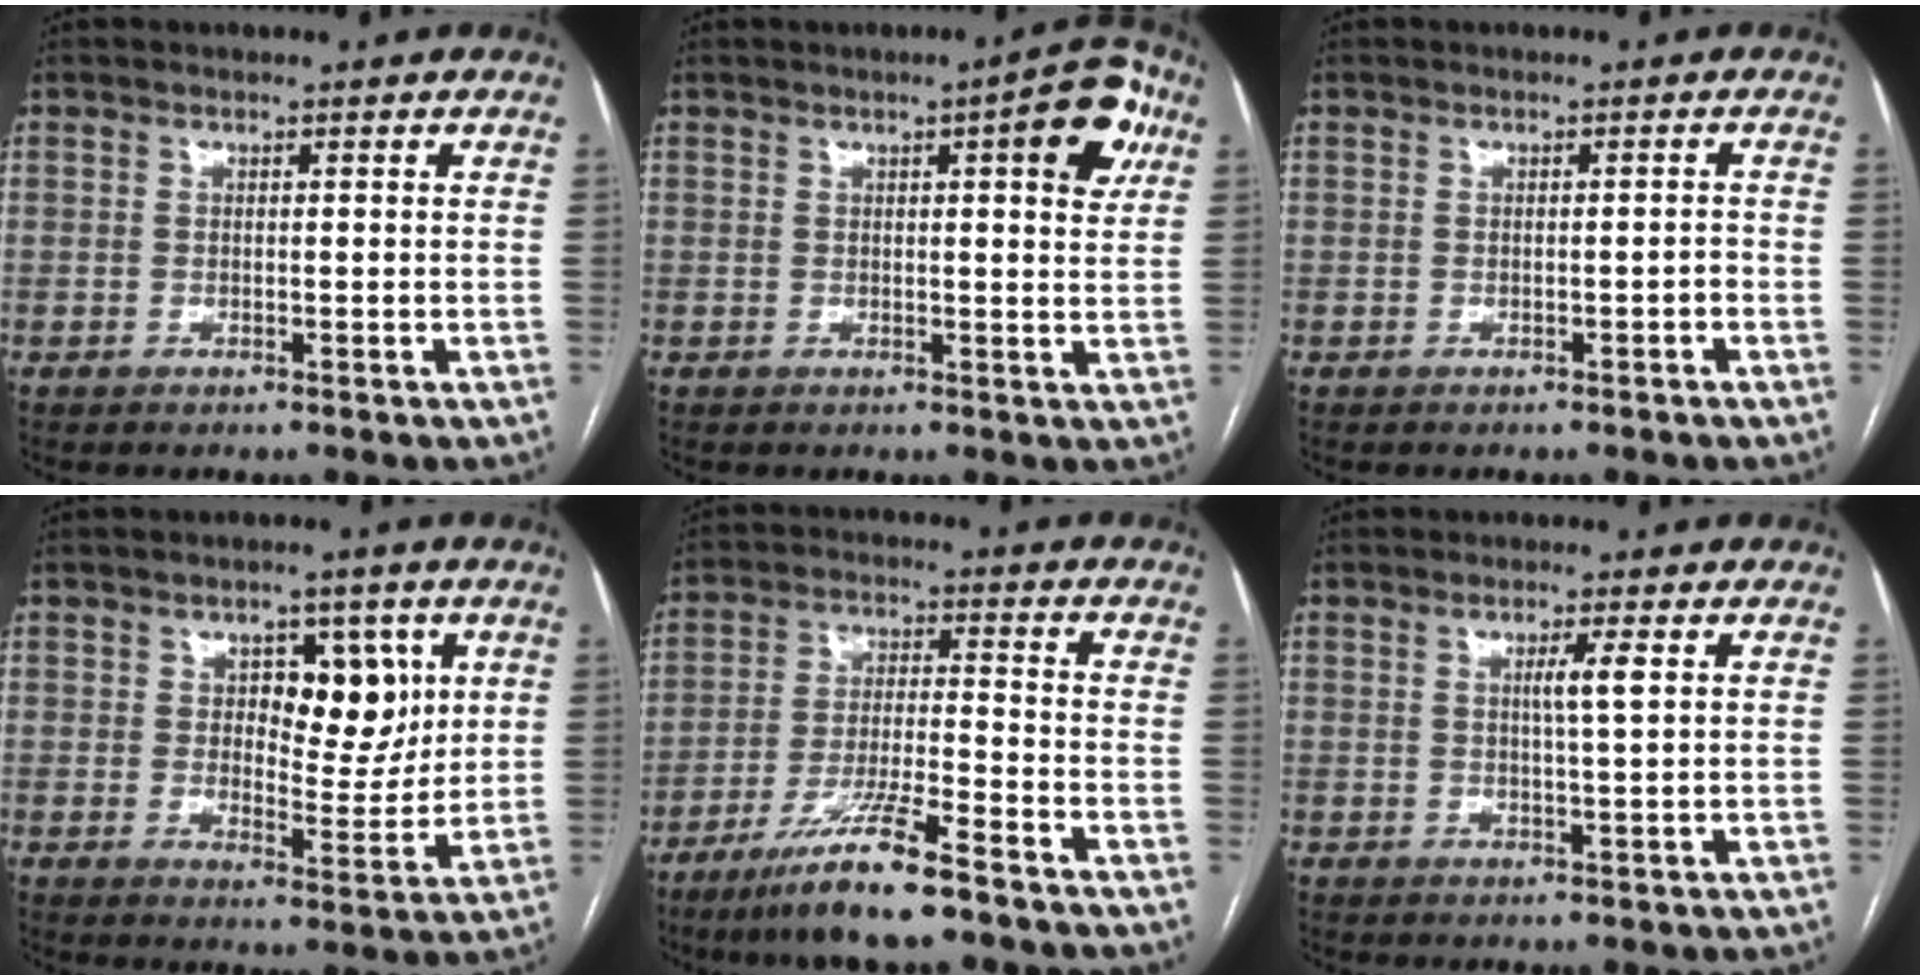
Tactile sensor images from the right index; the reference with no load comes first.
{"total": 7.6, "force": [3.0, 1.4, 6.8], "torque": [-0.080, 0.006, 0.029]}
{"total": 0.7, "force": [-0.5, 0.0, 0.5], "torque": [-0.011, 0.000, -0.008]}
{"total": 8.0, "force": [2.7, 4.1, 6.4], "torque": [-0.078, 0.008, 0.042]}
{"total": 11.1, "force": [-7.8, 0.1, 7.9], "torque": [-0.155, -0.030, -0.145]}
{"total": 2.9, "force": [0.7, -0.4, 2.8], "torque": [-0.052, -0.001, 0.011]}